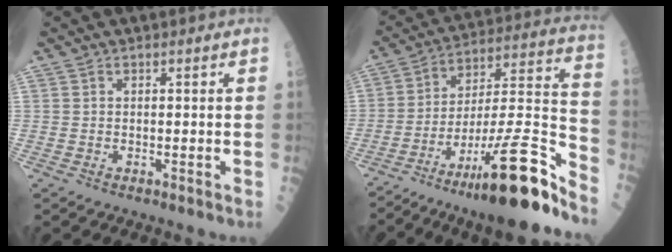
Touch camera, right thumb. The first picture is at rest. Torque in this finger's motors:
{"motor_torque": [3.28, 1.73, 1.81, -0.98, 0.47]}